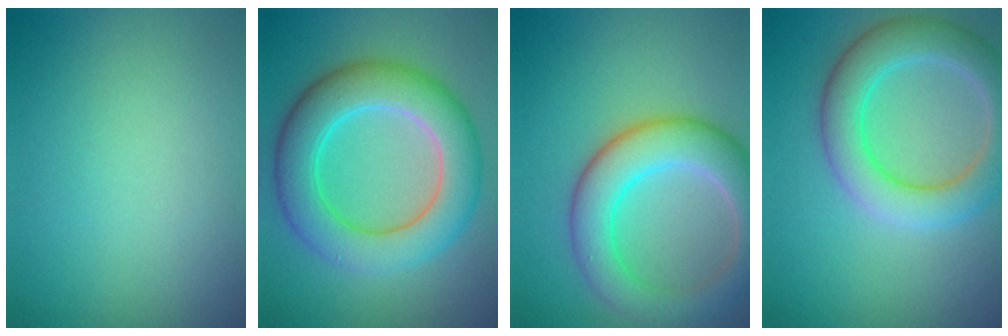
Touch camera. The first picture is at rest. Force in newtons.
{"total": 7.9, "press": 7.8, "slide": 0.2}
{"total": 6.6, "press": 6.6, "slide": 0.3}
{"total": 6.0, "press": 6.0, "slide": 0.1}